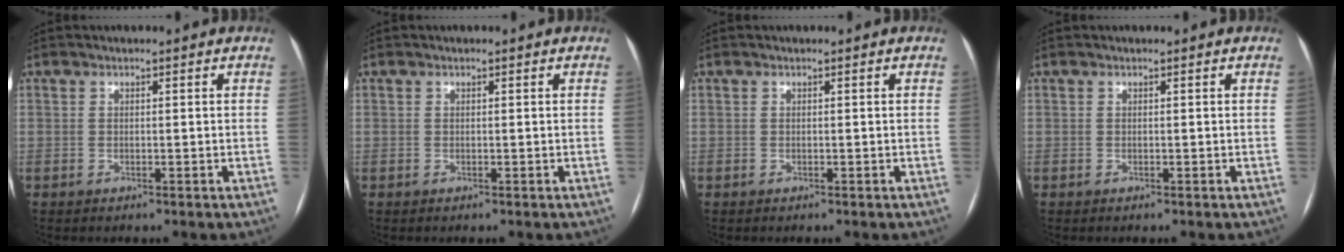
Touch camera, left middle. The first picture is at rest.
{"total": 0.0}
{"total": 0.0}
{"total": 0.0}